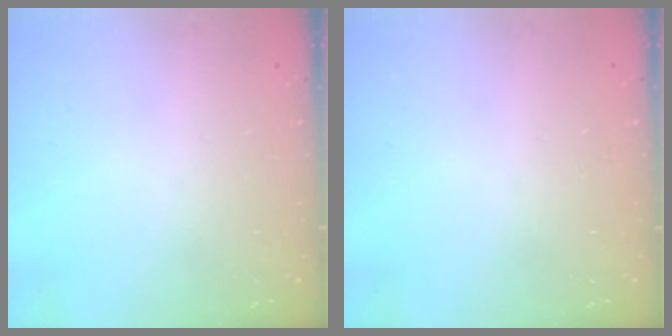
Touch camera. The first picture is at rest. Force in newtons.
{"total": 0.5, "press": 0.5, "slide": 0.1}